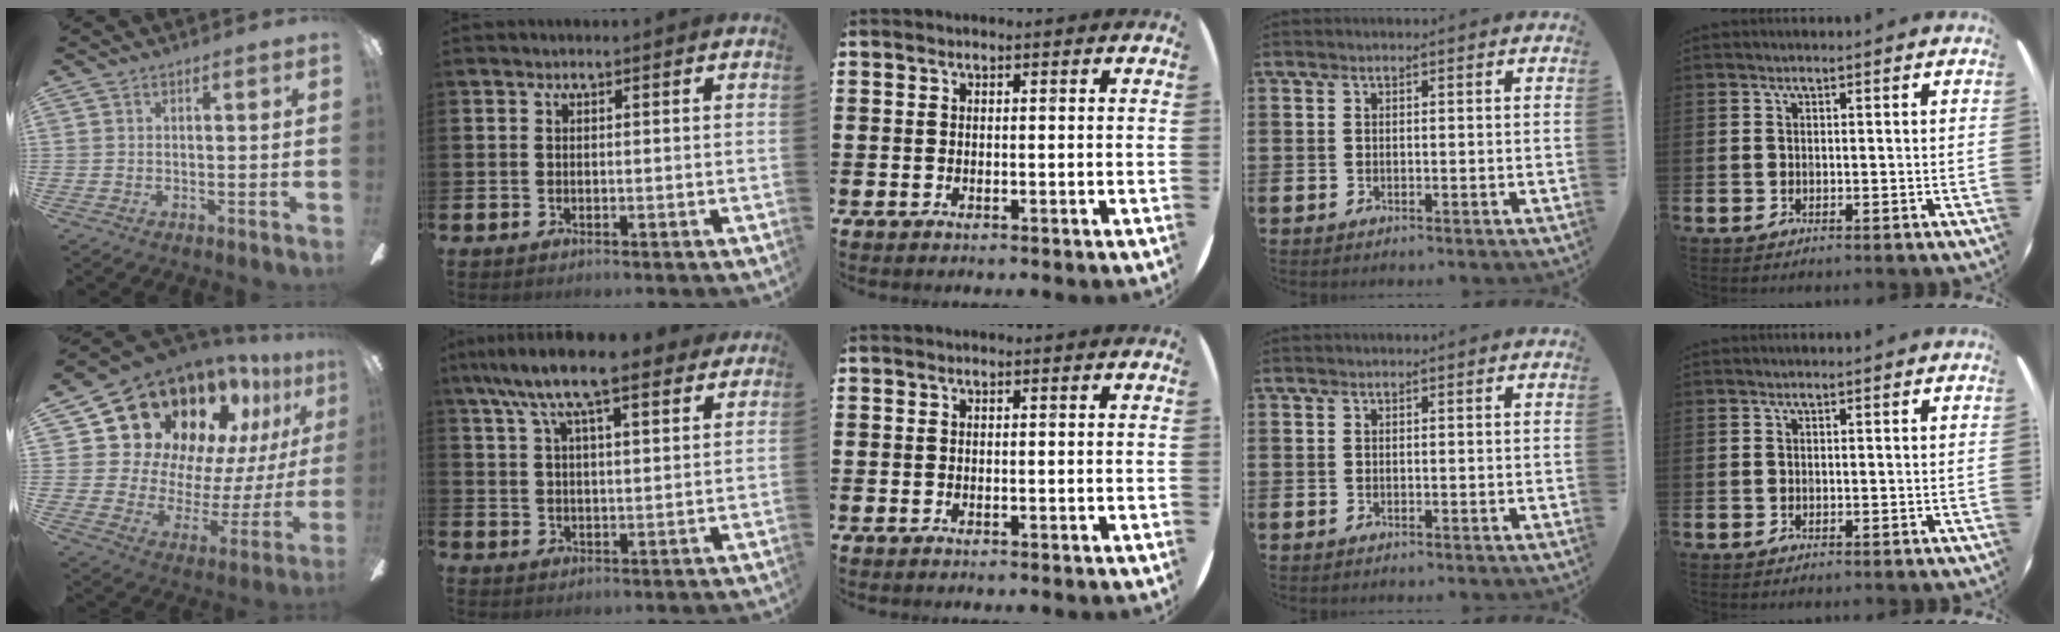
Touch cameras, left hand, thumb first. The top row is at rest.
{"thumb": {"total": 22.8, "force": [16.8, 12.9, 8.7], "torque": [-0.150, -0.130, 0.324]}, "index": {"total": 10.7, "force": [9.0, 2.3, 5.2], "torque": [-0.113, -0.031, 0.163]}}